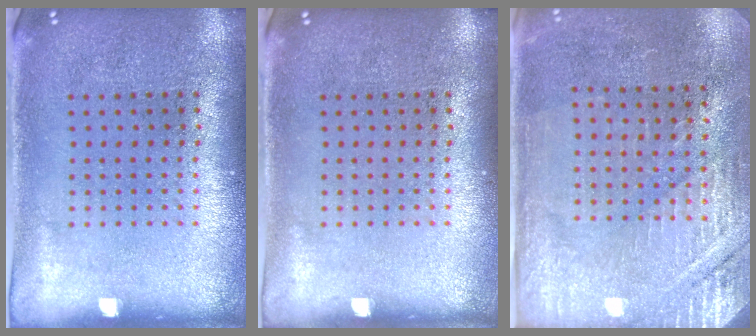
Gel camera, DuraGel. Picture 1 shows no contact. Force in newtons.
{"total": 0.0}
{"total": 2.8, "press": 2.8, "slide": 0.5}